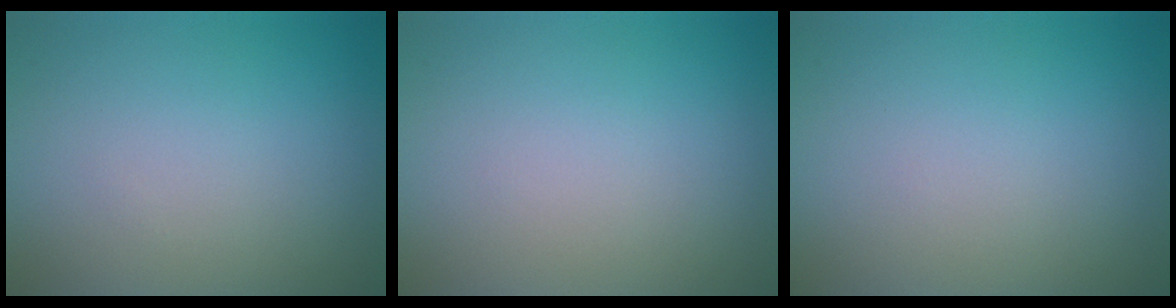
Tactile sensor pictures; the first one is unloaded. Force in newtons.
{"total": 0.0}
{"total": 0.0}